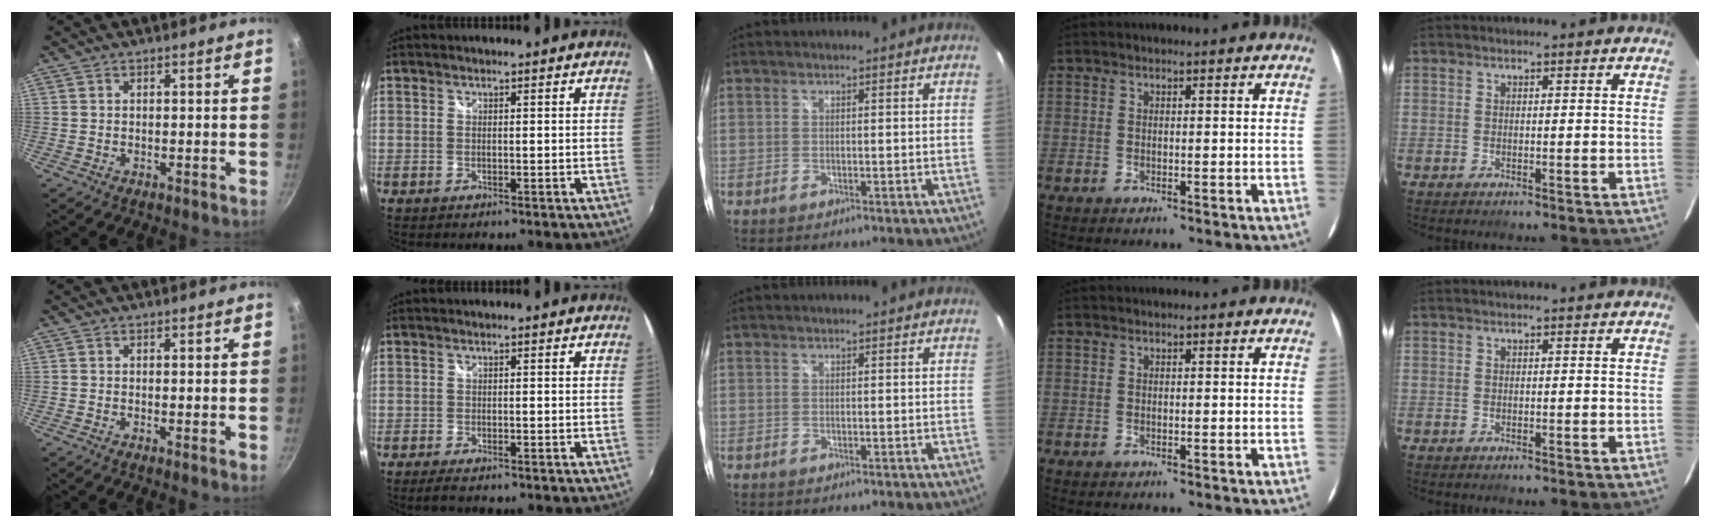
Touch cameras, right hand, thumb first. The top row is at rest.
{"thumb": {"total": 0.9, "force": [0.1, 0.1, 0.9], "torque": [-0.013, -0.008, -0.003]}, "index": {"total": 3.2, "force": [-2.5, 0.9, 1.7], "torque": [-0.039, -0.013, -0.044]}}